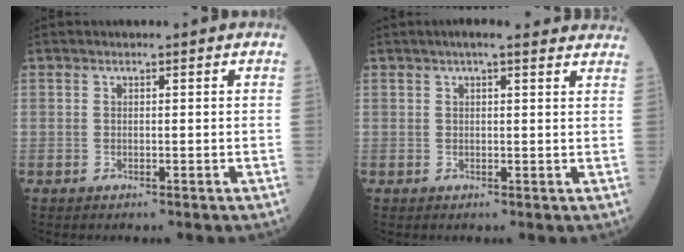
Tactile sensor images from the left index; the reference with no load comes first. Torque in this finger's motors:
{"motor_torque": [0.00, 0.00, 0.00, 0.01]}